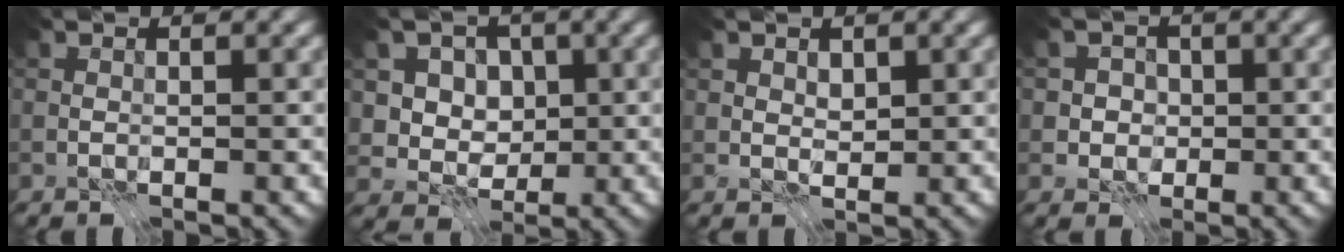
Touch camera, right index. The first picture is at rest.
{"total": 7.2, "force": [1.4, 6.1, 3.6], "torque": [-0.044, 0.013, 0.005]}
{"total": 1.2, "force": [0.7, 0.8, 0.6], "torque": [-0.013, -0.004, 0.012]}
{"total": 2.4, "force": [-0.2, 2.3, 0.6], "torque": [0.005, 0.003, -0.010]}